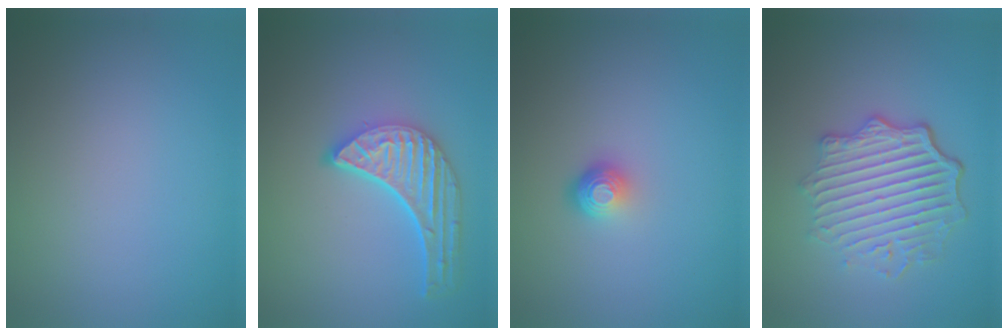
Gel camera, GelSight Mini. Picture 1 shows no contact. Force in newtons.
{"total": 5.1, "press": 4.0, "slide": 3.2}
{"total": 1.8, "press": 1.2, "slide": 1.4}
{"total": 6.0, "press": 4.5, "slide": 4.0}